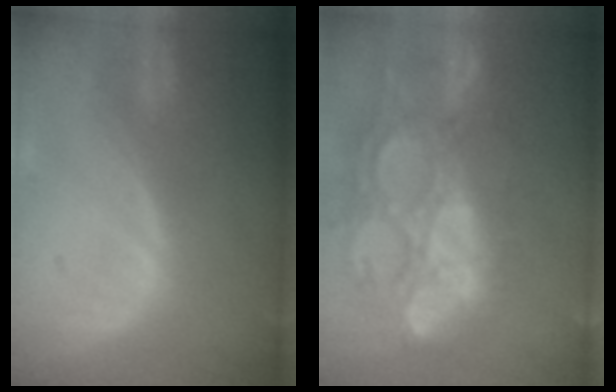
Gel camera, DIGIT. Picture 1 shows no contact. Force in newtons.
{"total": 15.7, "press": 13.0, "slide": 8.8}